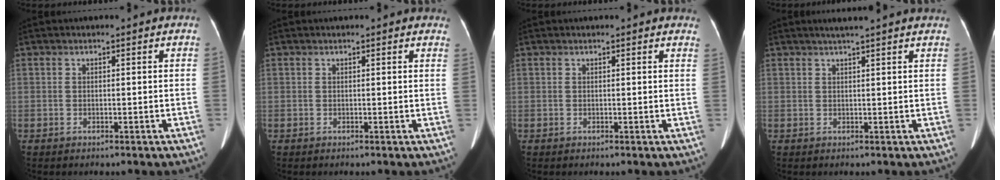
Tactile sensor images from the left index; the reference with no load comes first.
{"total": 4.0, "force": [3.5, 1.1, 1.5], "torque": [-0.011, 0.006, 0.022]}
{"total": 4.4, "force": [3.9, 1.1, 1.5], "torque": [-0.010, 0.003, 0.025]}
{"total": 6.3, "force": [5.3, -0.1, 3.3], "torque": [-0.050, 0.026, 0.064]}